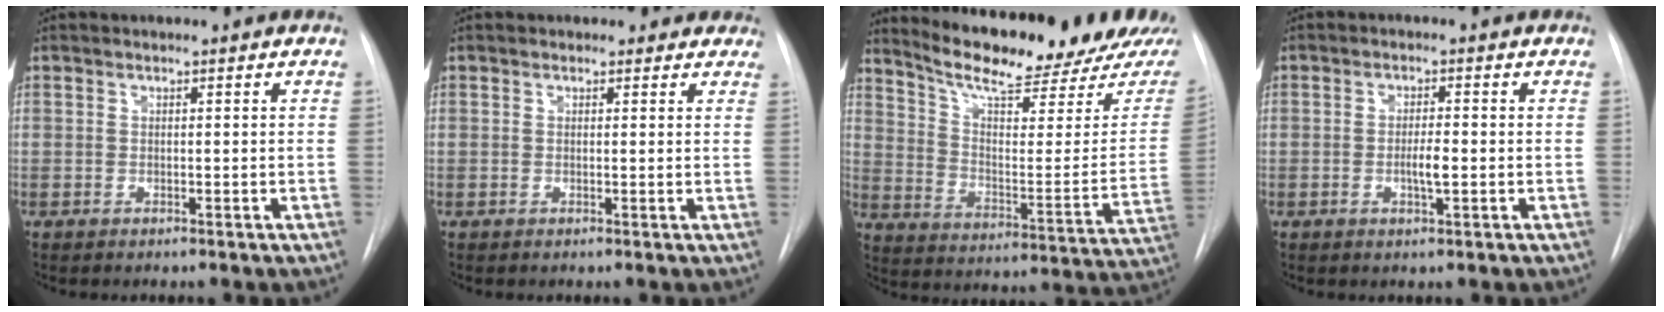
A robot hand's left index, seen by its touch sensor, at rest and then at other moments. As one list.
[{"total": 2.6, "force": [2.0, 1.7, 0.0], "torque": [0.021, -0.009, 0.002]}, {"total": 21.2, "force": [18.8, 2.9, 9.5], "torque": [-0.141, -0.070, 0.254]}, {"total": 2.9, "force": [-1.5, 0.3, 2.5], "torque": [-0.045, -0.007, -0.022]}]